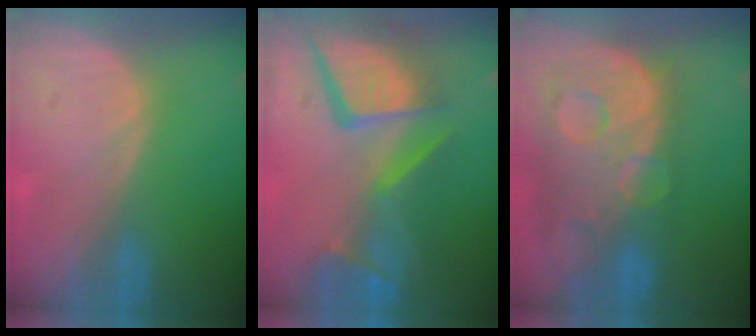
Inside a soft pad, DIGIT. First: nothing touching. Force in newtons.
{"total": 13.7, "press": 11.2, "slide": 7.9}
{"total": 13.6, "press": 11.1, "slide": 7.9}